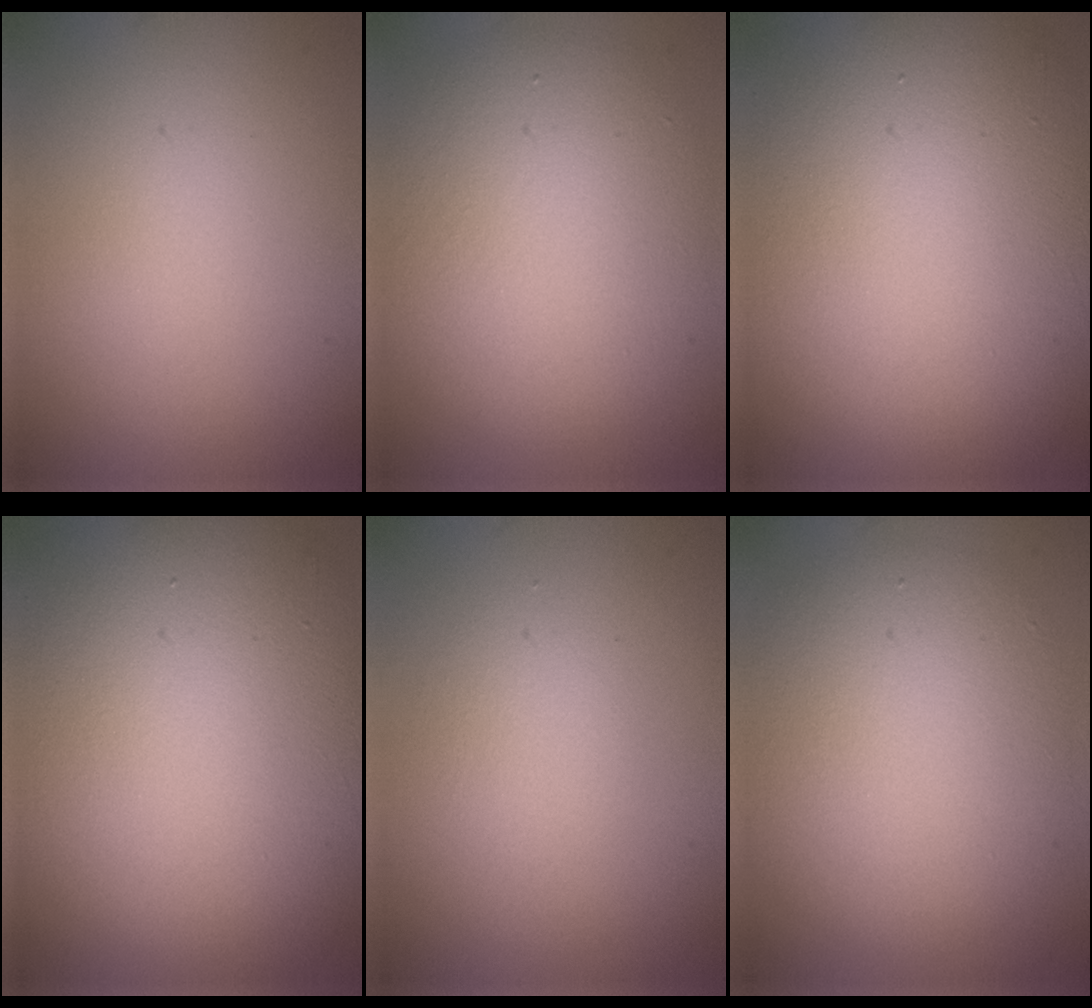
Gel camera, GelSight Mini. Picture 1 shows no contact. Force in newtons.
{"total": 8.6, "press": 8.6, "slide": 0.3}
{"total": 16.5, "press": 16.5, "slide": 0.9}
{"total": 16.5, "press": 16.5, "slide": 0.9}
{"total": 1.7, "press": 1.6, "slide": 0.1}
{"total": 6.9, "press": 6.9, "slide": 0.7}